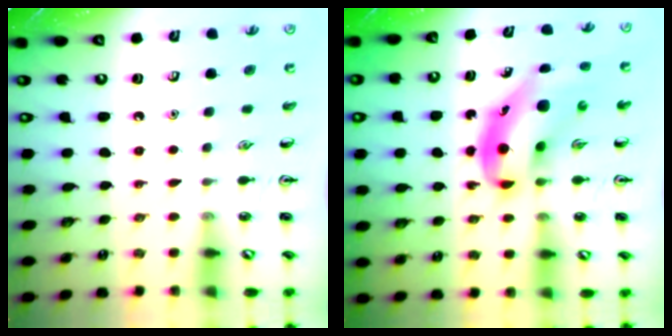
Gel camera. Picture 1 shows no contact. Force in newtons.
{"total": 10.0, "press": 9.6, "slide": 2.8}